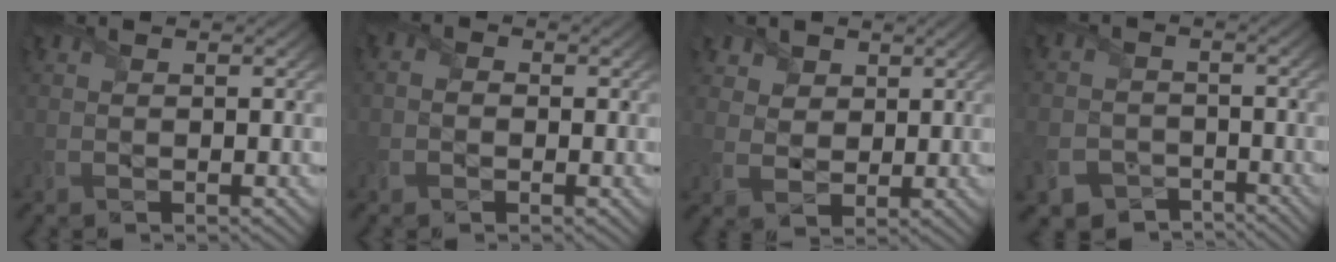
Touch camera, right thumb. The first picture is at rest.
{"total": 1.9, "force": [-0.6, 1.6, 0.8], "torque": [-0.021, 0.003, -0.016]}
{"total": 5.6, "force": [3.2, 4.2, 1.9], "torque": [-0.090, -0.010, 0.067]}
{"total": 7.9, "force": [-4.8, 6.0, 1.8], "torque": [-0.063, -0.038, -0.099]}